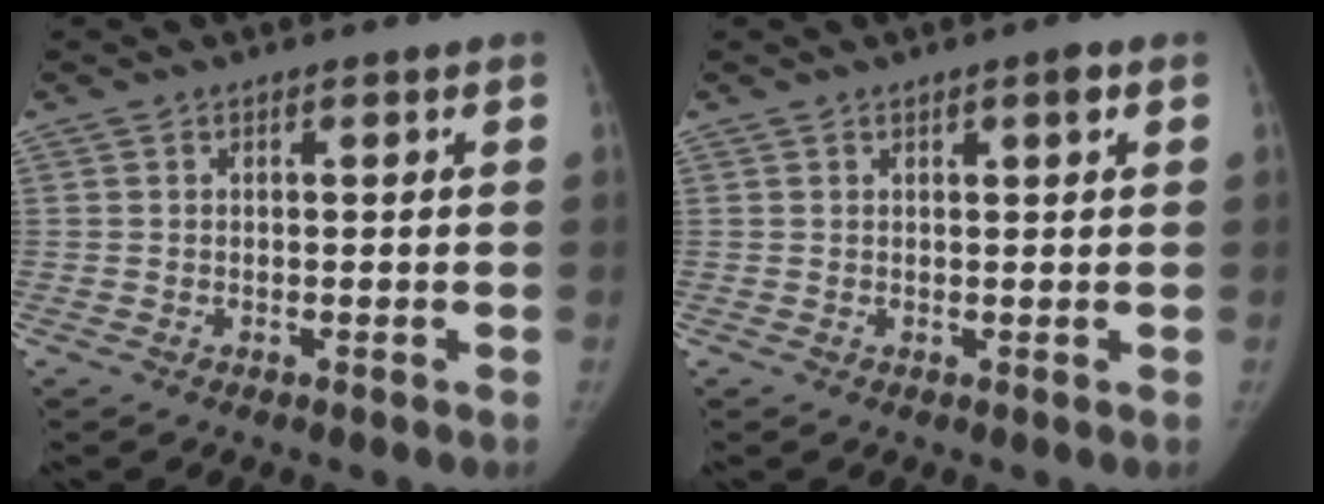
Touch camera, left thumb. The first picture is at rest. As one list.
[{"total": 1.6, "force": [0.8, 0.3, 1.4], "torque": [-0.018, -0.002, 0.013]}]